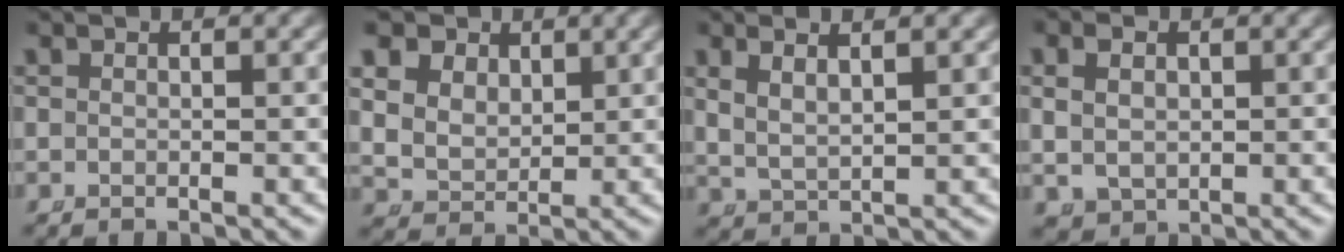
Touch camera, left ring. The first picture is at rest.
{"total": 8.1, "force": [2.3, 6.9, 3.6], "torque": [-0.093, -0.022, 0.042]}
{"total": 3.7, "force": [1.7, 2.2, 2.4], "torque": [-0.055, -0.003, 0.035]}
{"total": 3.5, "force": [0.5, 2.9, 1.8], "torque": [-0.043, -0.010, 0.023]}